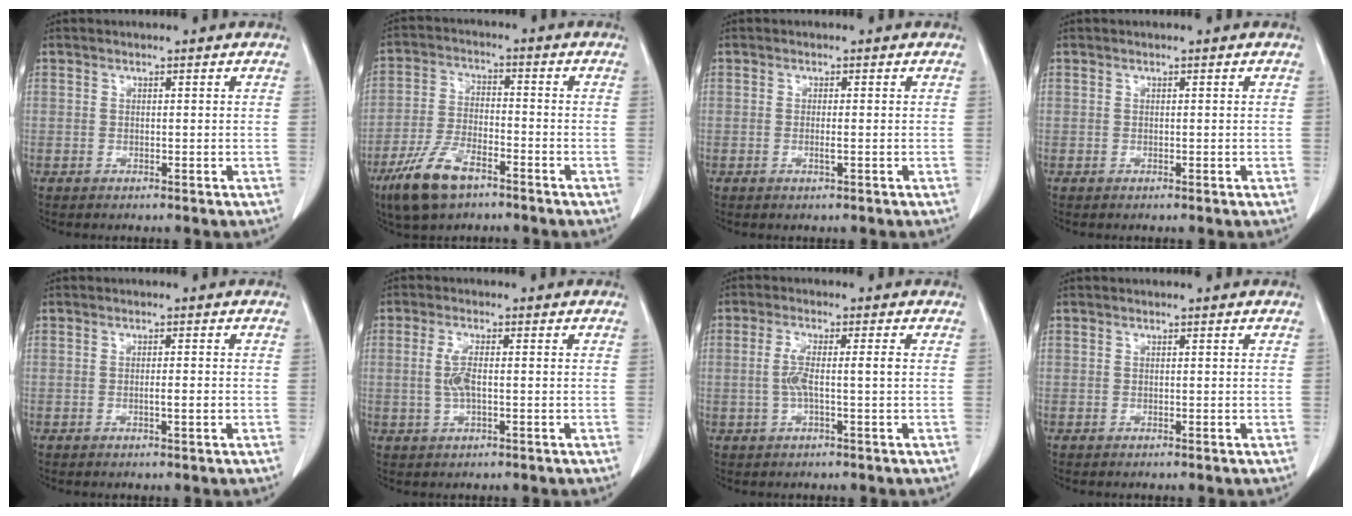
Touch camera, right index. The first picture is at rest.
{"total": 9.6, "force": [-6.2, 3.5, 6.4], "torque": [-0.140, -0.010, -0.117]}
{"total": 1.1, "force": [-0.3, 0.0, 1.1], "torque": [-0.023, -0.004, -0.004]}
{"total": 0.0}
{"total": 1.7, "force": [-0.4, 0.1, 1.6], "torque": [-0.028, -0.001, -0.006]}
{"total": 3.7, "force": [0.0, 1.0, 3.5], "torque": [-0.080, 0.000, -0.002]}
{"total": 4.3, "force": [-0.2, 0.3, 4.3], "torque": [-0.090, 0.007, -0.003]}
{"total": 0.0}